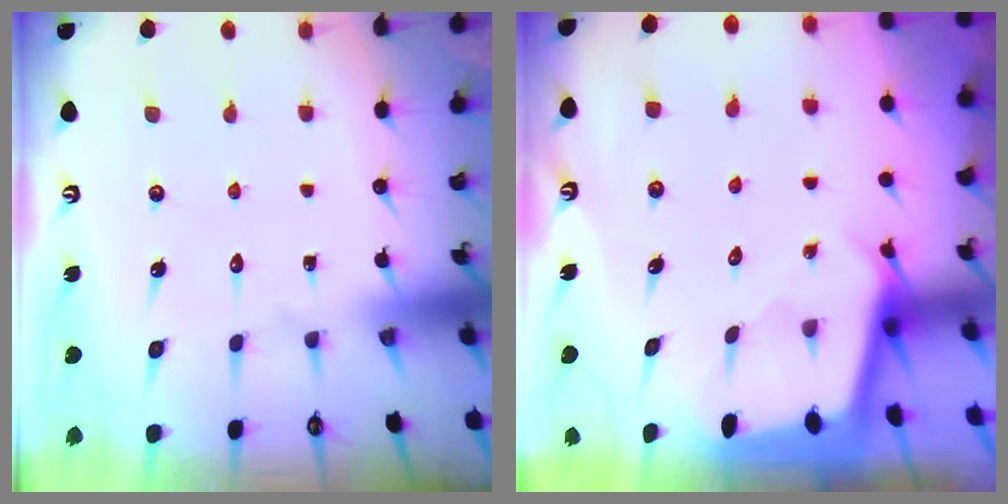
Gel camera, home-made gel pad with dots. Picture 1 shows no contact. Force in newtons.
{"total": 2.4, "press": 2.4, "slide": 0.1}